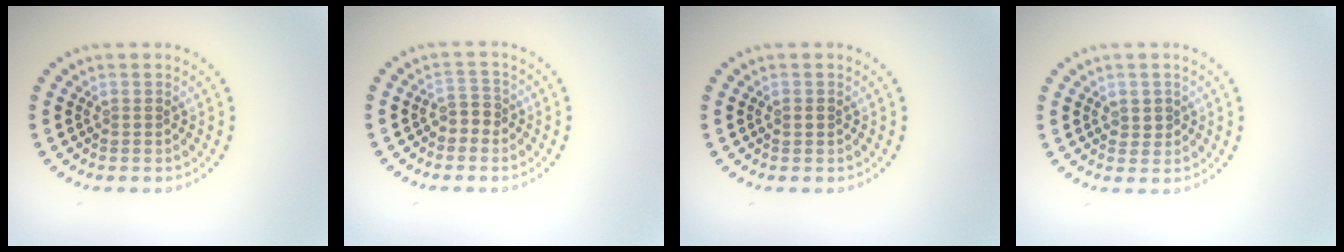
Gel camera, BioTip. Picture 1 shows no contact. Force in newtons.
{"total": 1.8, "press": 1.6, "slide": 0.8}
{"total": 1.1, "press": 1.1, "slide": 0.1}
{"total": 1.0, "press": 0.9, "slide": 0.3}